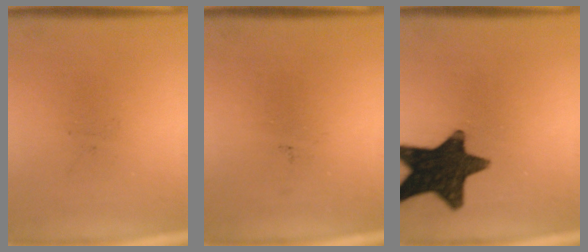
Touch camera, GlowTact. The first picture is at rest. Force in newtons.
{"total": 0.0}
{"total": 15.8}